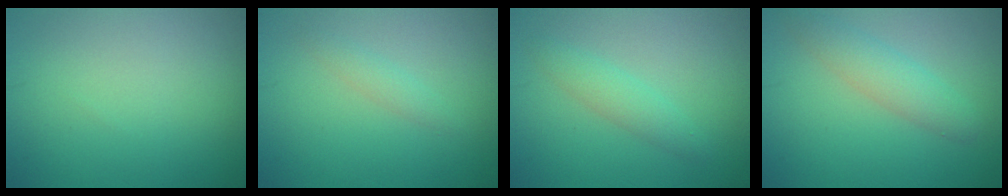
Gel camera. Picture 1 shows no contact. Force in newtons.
{"total": 1.2, "press": 1.2, "slide": 0.0}
{"total": 2.1, "press": 2.1, "slide": 0.2}
{"total": 3.0, "press": 2.9, "slide": 0.2}